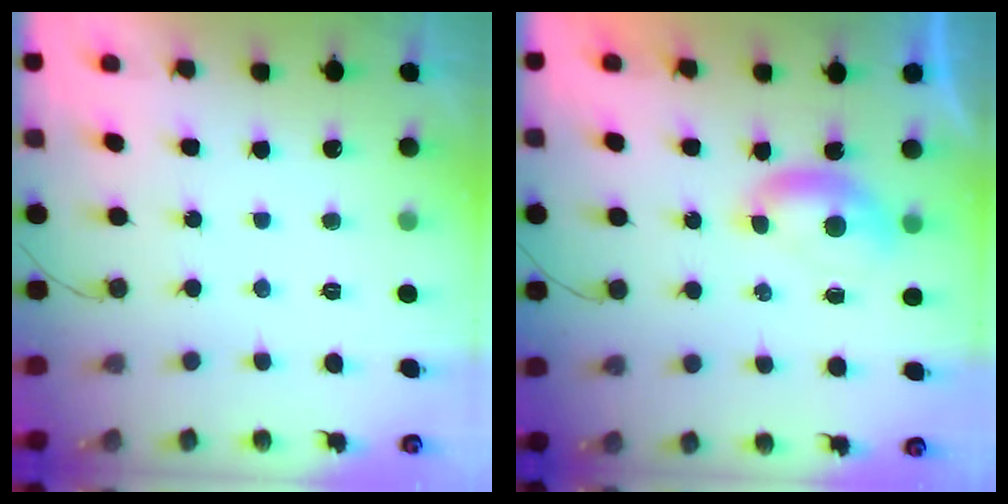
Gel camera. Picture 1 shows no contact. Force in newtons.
{"total": 5.9, "press": 5.8, "slide": 0.8}